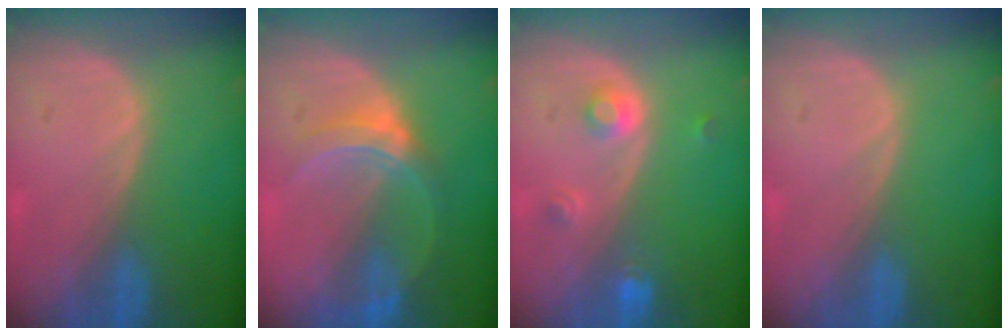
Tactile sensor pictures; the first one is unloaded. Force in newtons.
{"total": 5.6, "press": 5.6, "slide": 0.4}
{"total": 3.1, "press": 2.8, "slide": 1.2}
{"total": 0.0}